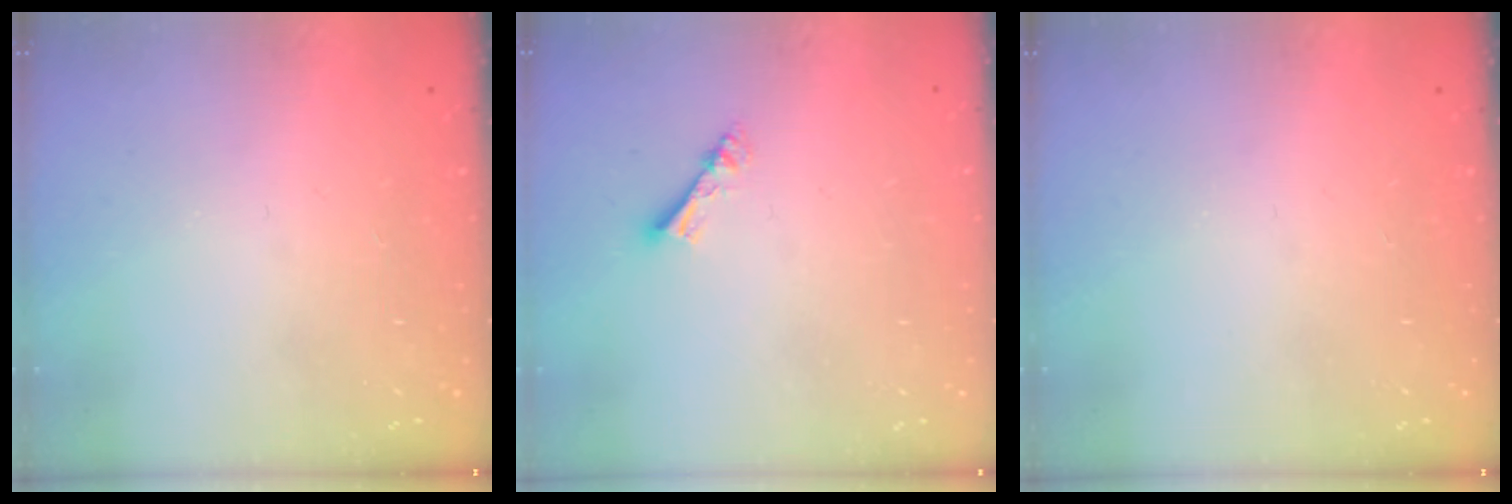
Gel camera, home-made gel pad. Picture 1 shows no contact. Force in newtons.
{"total": 4.3, "press": 4.3, "slide": 0.2}
{"total": 0.0}